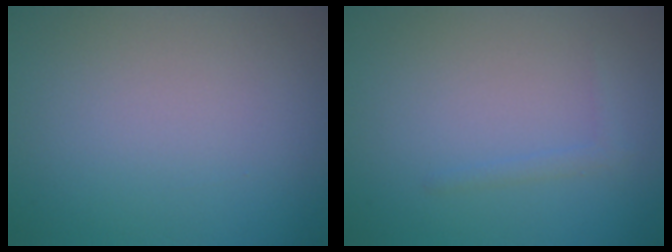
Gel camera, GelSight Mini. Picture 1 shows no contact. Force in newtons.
{"total": 0.8, "press": 0.8, "slide": 0.1}